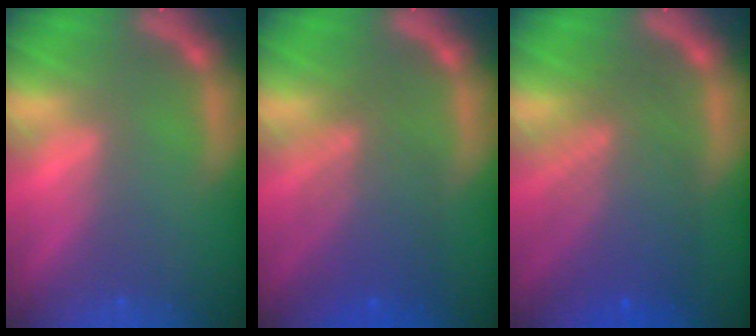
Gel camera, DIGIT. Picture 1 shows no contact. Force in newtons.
{"total": 6.0}
{"total": 7.6}